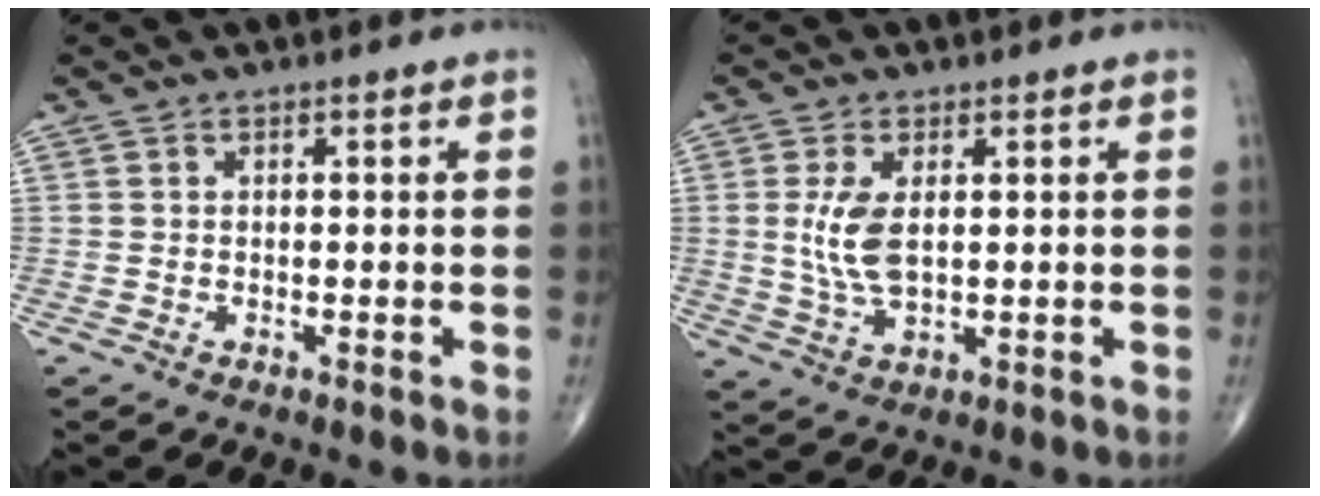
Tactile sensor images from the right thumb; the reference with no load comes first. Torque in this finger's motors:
{"motor_torque": [-0.83, 0.68, 0.90, 0.27, 0.05]}